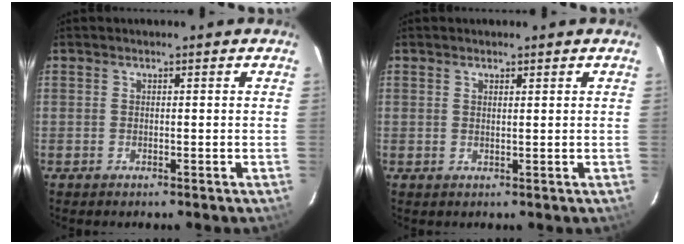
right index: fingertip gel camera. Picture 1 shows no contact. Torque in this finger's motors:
{"motor_torque": [-0.26, 0.04, -0.05, -0.01]}